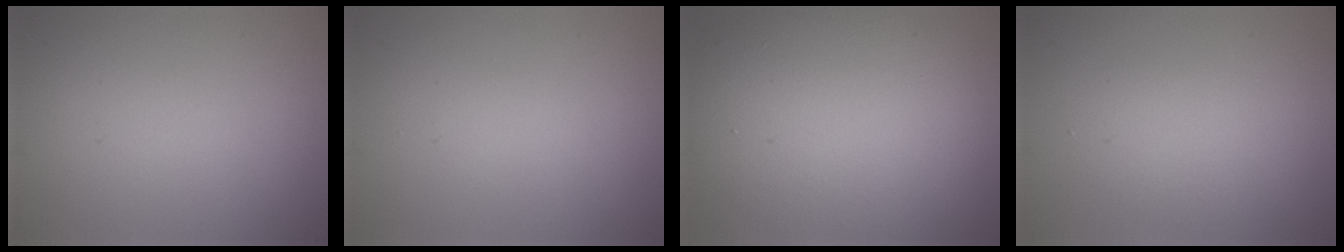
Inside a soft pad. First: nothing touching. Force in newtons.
{"total": 0.7, "press": 0.7, "slide": 0.0}
{"total": 14.9, "press": 14.8, "slide": 0.9}
{"total": 2.2, "press": 2.2, "slide": 0.2}